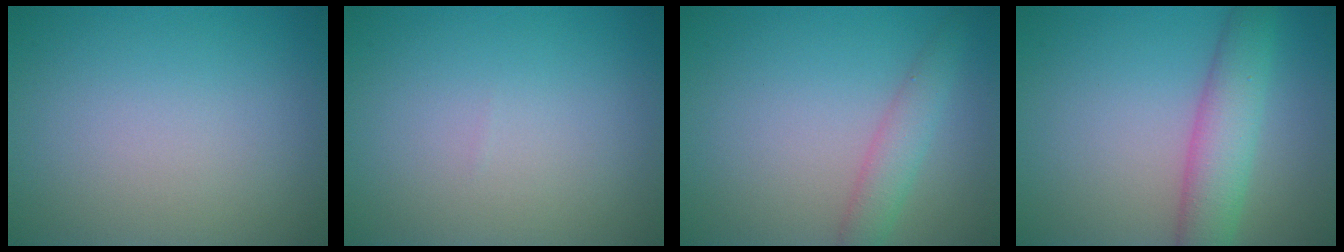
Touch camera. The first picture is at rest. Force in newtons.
{"total": 0.0}
{"total": 2.4, "press": 2.4, "slide": 0.1}
{"total": 5.0, "press": 5.0, "slide": 0.2}